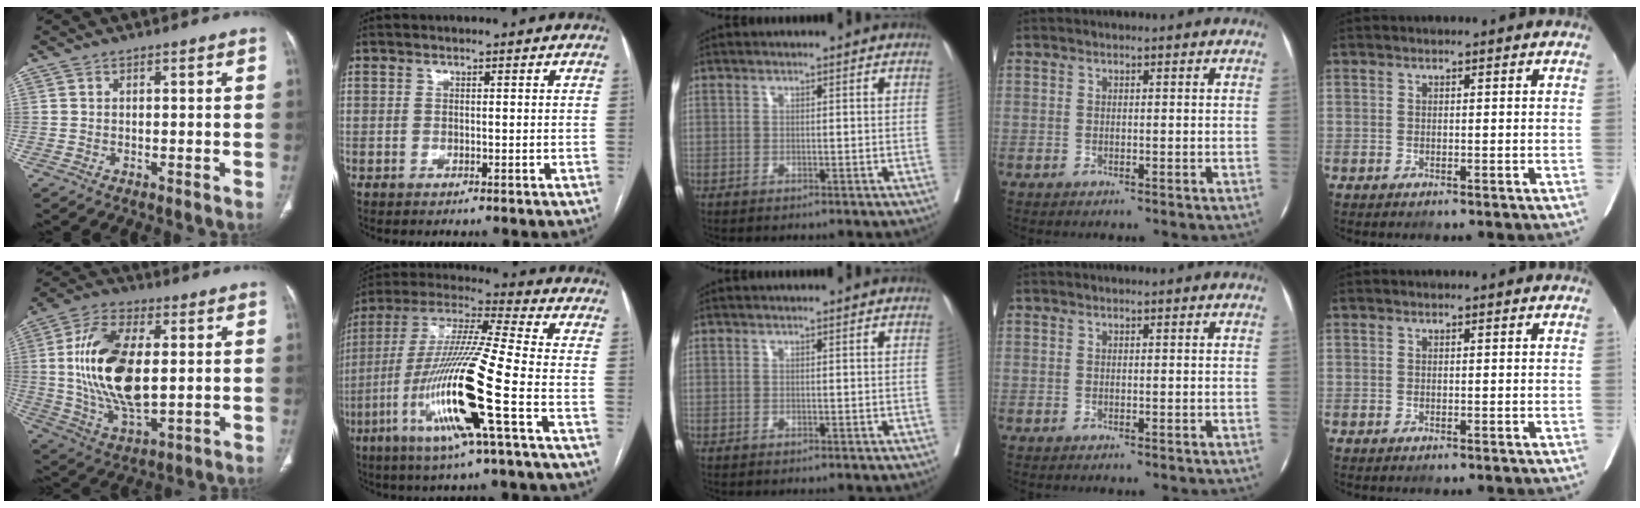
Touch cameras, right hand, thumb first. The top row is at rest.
{"thumb": {"total": 18.9, "force": [1.8, 9.4, 16.3], "torque": [-0.312, -0.009, 0.039]}, "index": {"total": 18.3, "force": [-6.2, -0.6, 17.2], "torque": [-0.352, -0.019, -0.126]}}